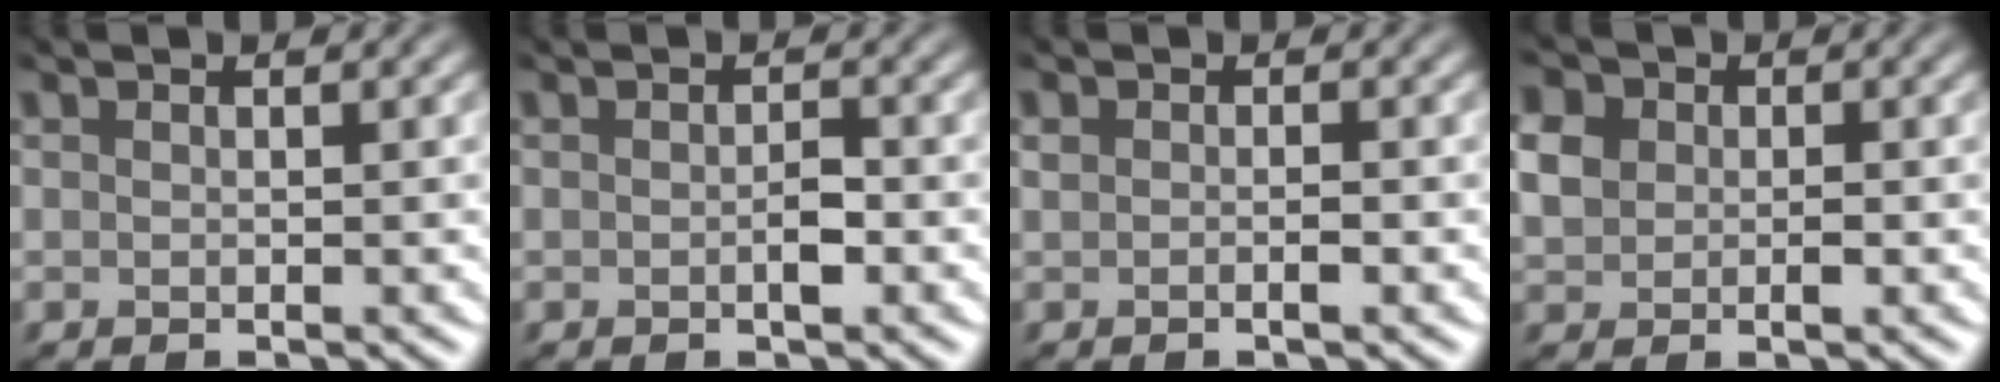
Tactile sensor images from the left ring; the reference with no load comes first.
{"total": 1.3, "force": [-1.0, 0.3, 0.8], "torque": [-0.022, -0.003, -0.010]}
{"total": 0.6, "force": [-0.5, 0.1, 0.4], "torque": [-0.014, -0.003, -0.003]}
{"total": 2.8, "force": [0.1, 2.5, 1.2], "torque": [-0.049, 0.001, 0.008]}